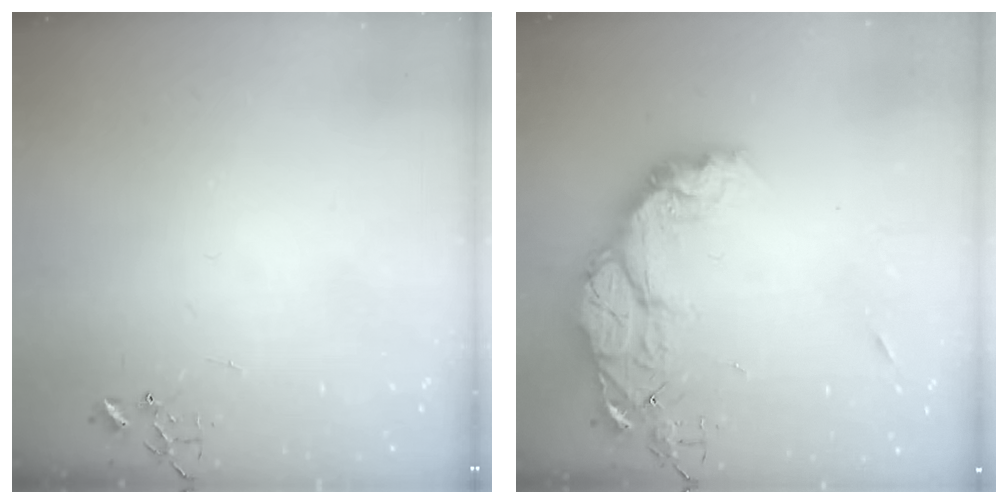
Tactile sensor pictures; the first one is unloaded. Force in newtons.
{"total": 15.3, "press": 15.2, "slide": 1.3}